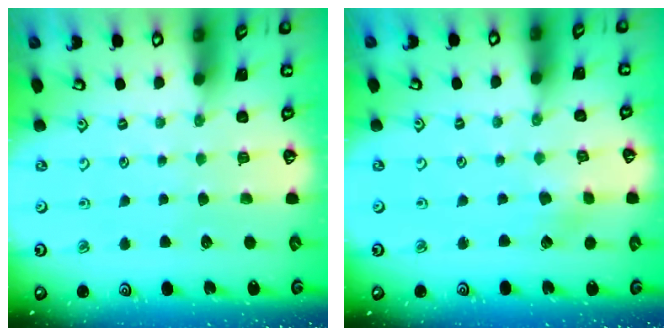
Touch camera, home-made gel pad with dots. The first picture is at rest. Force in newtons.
{"total": 1.3, "press": 1.3, "slide": 0.1}